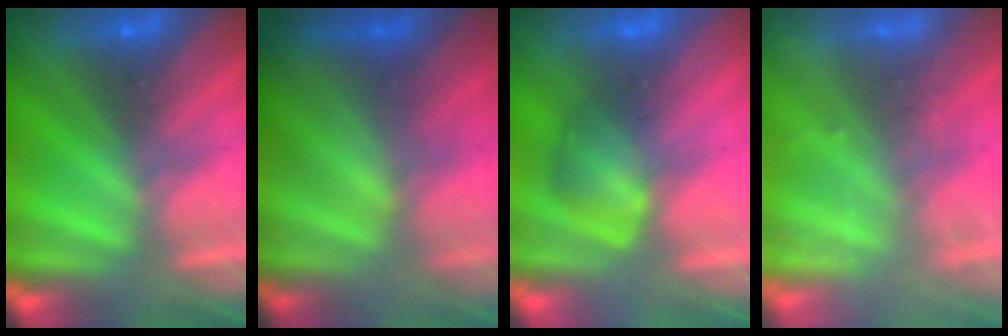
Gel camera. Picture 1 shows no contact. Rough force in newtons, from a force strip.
{"total": 3.8}
{"total": 3.0}
{"total": 2.3}